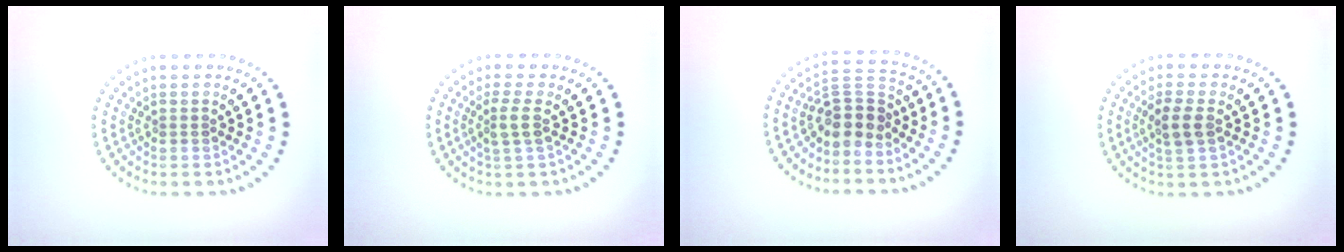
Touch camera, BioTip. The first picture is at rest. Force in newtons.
{"total": 1.9, "press": 1.5, "slide": 1.2}
{"total": 3.8, "press": 3.4, "slide": 1.7}
{"total": 2.4, "press": 2.3, "slide": 0.5}